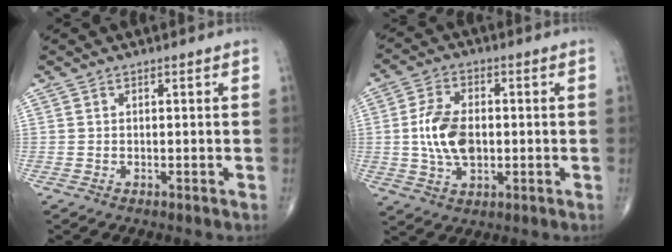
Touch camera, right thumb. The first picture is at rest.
{"total": 10.0, "force": [-0.3, 6.0, 8.0], "torque": [-0.148, 0.004, -0.006]}